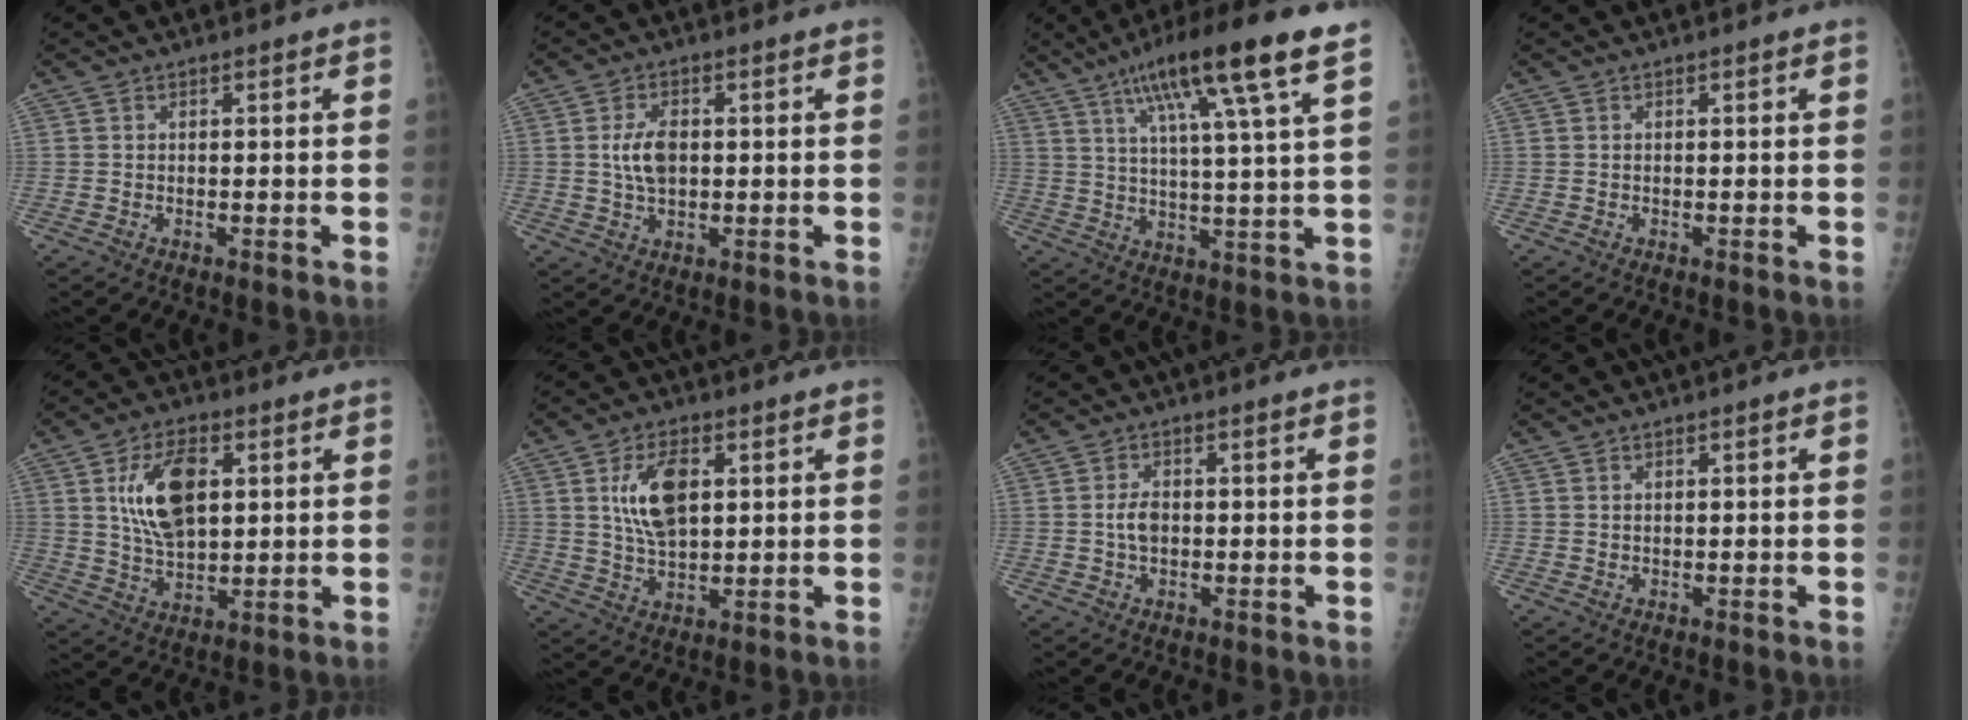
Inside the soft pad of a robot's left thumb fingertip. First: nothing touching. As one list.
[{"total": 5.5, "force": [0.6, 3.2, 4.5], "torque": [-0.082, 0.000, 0.013]}, {"total": 16.2, "force": [8.7, 1.0, 13.7], "torque": [-0.226, -0.016, 0.136]}, {"total": 0.0}, {"total": 12.7, "force": [3.5, 7.0, 10.0], "torque": [-0.161, -0.011, 0.068]}, {"total": 10.0, "force": [2.8, 5.3, 8.0], "torque": [-0.135, -0.009, 0.055]}, {"total": 3.2, "force": [0.0, 2.0, 2.5], "torque": [-0.045, 0.003, 0.001]}, {"total": 0.8, "force": [0.5, 0.4, 0.5], "torque": [-0.004, -0.003, 0.009]}]